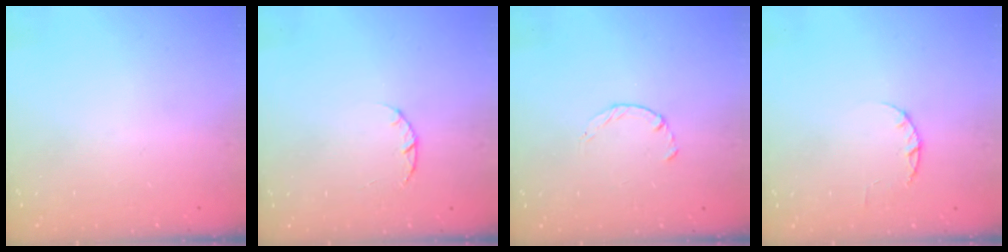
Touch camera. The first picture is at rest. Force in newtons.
{"total": 1.4, "press": 1.3, "slide": 0.3}
{"total": 1.8, "press": 1.7, "slide": 0.3}
{"total": 2.4, "press": 2.3, "slide": 0.4}